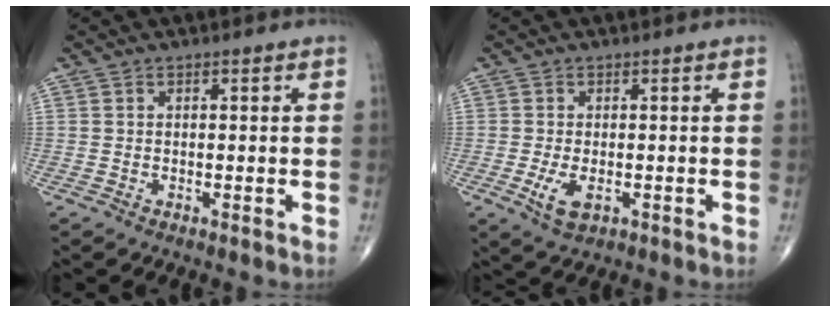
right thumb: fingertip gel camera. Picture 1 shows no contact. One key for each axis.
{"total": 4.3, "fx": -1.3, "fy": 2.3, "fz": 3.5, "tx": -0.068, "ty": -0.008, "tz": -0.018}